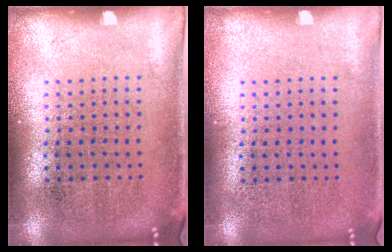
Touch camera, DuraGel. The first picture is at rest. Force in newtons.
{"total": 0.0}